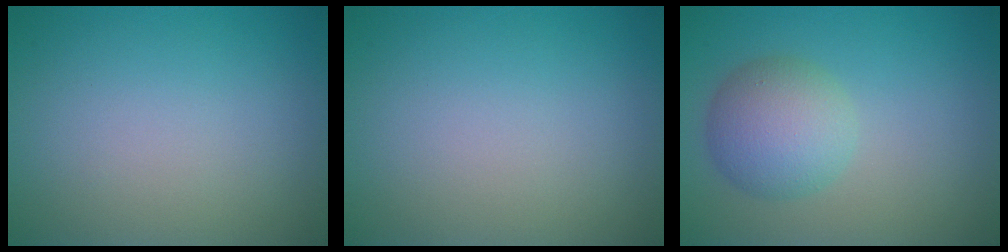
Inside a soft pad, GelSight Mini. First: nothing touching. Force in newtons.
{"total": 0.0}
{"total": 4.5, "press": 4.5, "slide": 0.2}